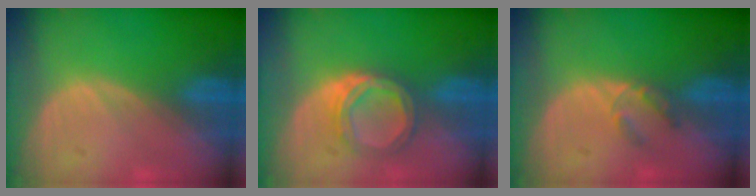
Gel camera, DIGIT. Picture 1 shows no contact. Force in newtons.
{"total": 5.0, "press": 4.7, "slide": 1.6}
{"total": 2.5, "press": 2.3, "slide": 1.0}